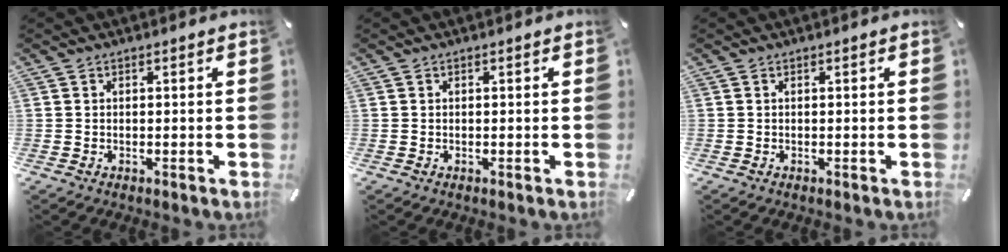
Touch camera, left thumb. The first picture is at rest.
{"total": 0.0}
{"total": 0.0}